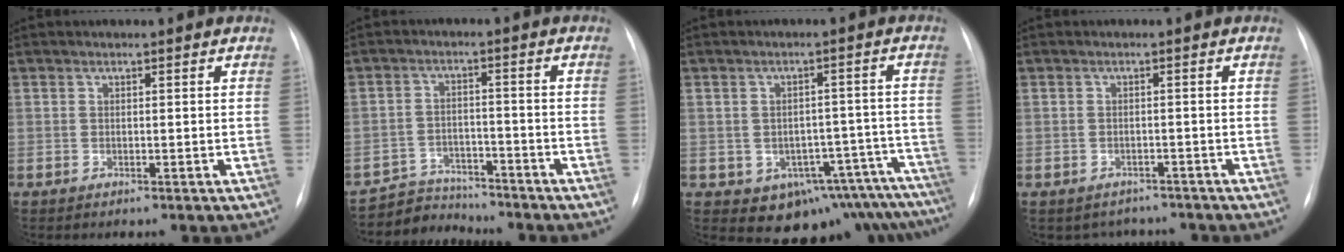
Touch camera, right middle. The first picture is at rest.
{"total": 6.0, "force": [-5.8, 1.5, -0.9], "torque": [0.017, 0.008, -0.099]}
{"total": 14.1, "force": [-11.0, 7.7, 4.4], "torque": [-0.028, 0.046, -0.120]}
{"total": 3.8, "force": [-3.1, 2.2, -0.3], "torque": [0.006, 0.016, -0.042]}